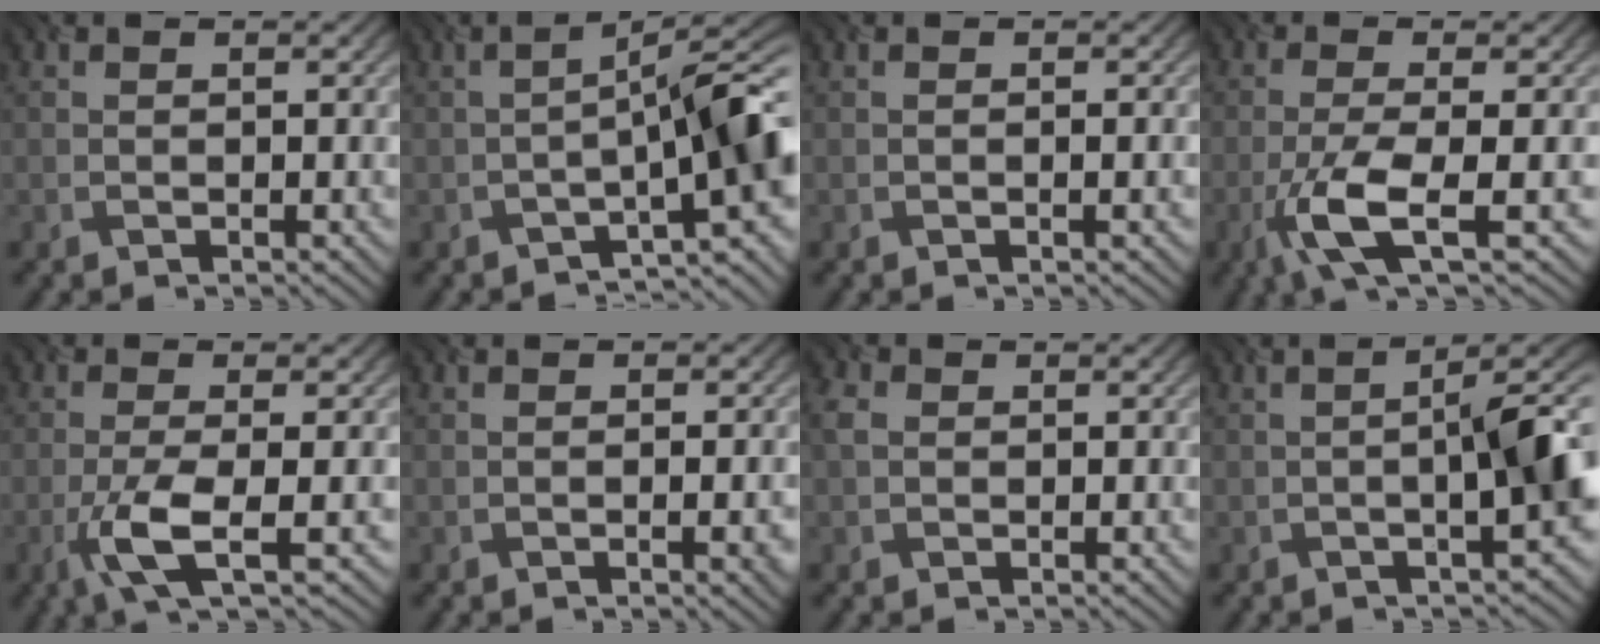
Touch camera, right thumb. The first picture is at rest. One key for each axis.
{"total": 8.6, "fx": -3.0, "fy": 1.5, "fz": 7.9, "tx": -0.110, "ty": 0.012, "tz": -0.051}
{"total": 1.0, "fx": -0.2, "fy": 0.1, "fz": 0.9, "tx": -0.014, "ty": 0.001, "tz": -0.003}
{"total": 7.2, "fx": -2.8, "fy": 1.6, "fz": 6.5, "tx": -0.125, "ty": 0.001, "tz": -0.066}
{"total": 5.9, "fx": -2.0, "fy": 1.2, "fz": 5.4, "tx": -0.107, "ty": 0.002, "tz": -0.047}
{"total": 2.6, "fx": -0.6, "fy": 0.6, "fz": 2.5, "tx": -0.035, "ty": 0.004, "tz": -0.009}
{"total": 2.1, "fx": 0.2, "fy": 1.7, "fz": 1.2, "tx": -0.032, "ty": 0.004, "tz": -0.002}
{"total": 7.7, "fx": -0.9, "fy": 1.5, "fz": 7.5, "tx": -0.108, "ty": 0.007, "tz": -0.019}